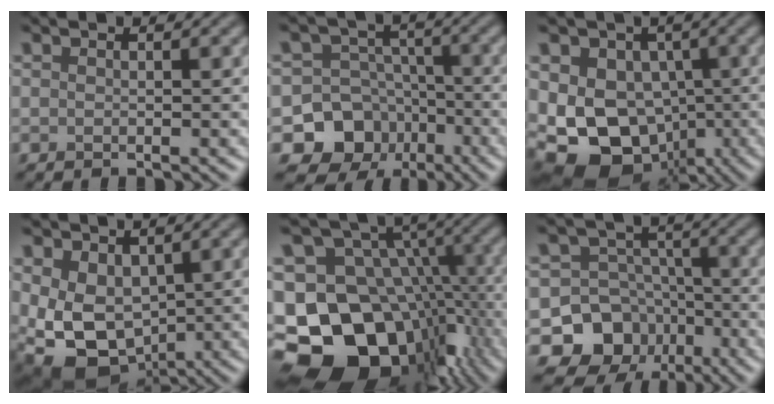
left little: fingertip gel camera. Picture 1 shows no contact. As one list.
[{"total": 10.2, "force": [-5.1, 8.6, 1.9], "torque": [-0.023, -0.015, -0.109]}, {"total": 13.0, "force": [-3.0, 9.9, 7.8], "torque": [-0.105, -0.004, -0.065]}, {"total": 9.3, "force": [-1.5, 6.8, 6.1], "torque": [-0.125, -0.029, -0.003]}, {"total": 20.2, "force": [-6.8, 15.4, 11.3], "torque": [-0.197, -0.007, -0.097]}, {"total": 11.9, "force": [-6.3, 9.8, 2.4], "torque": [-0.043, -0.018, -0.125]}]